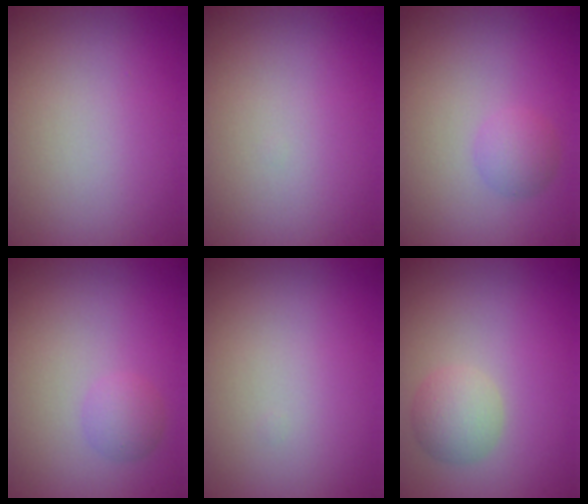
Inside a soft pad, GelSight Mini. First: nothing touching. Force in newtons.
{"total": 0.0}
{"total": 1.7, "press": 1.7, "slide": 0.0}
{"total": 1.5, "press": 1.5, "slide": 0.1}
{"total": 0.0}
{"total": 2.4, "press": 2.4, "slide": 0.1}